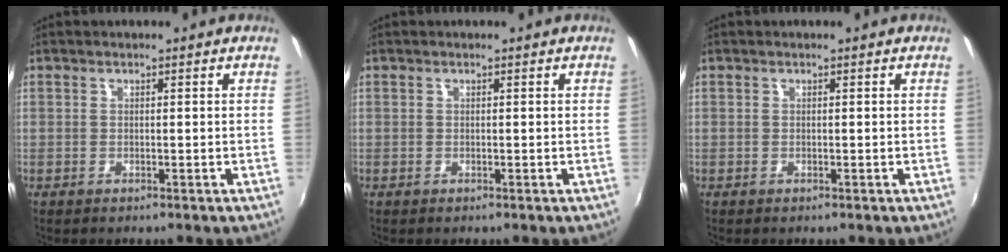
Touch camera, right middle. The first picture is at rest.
{"total": 0.0}
{"total": 0.0}